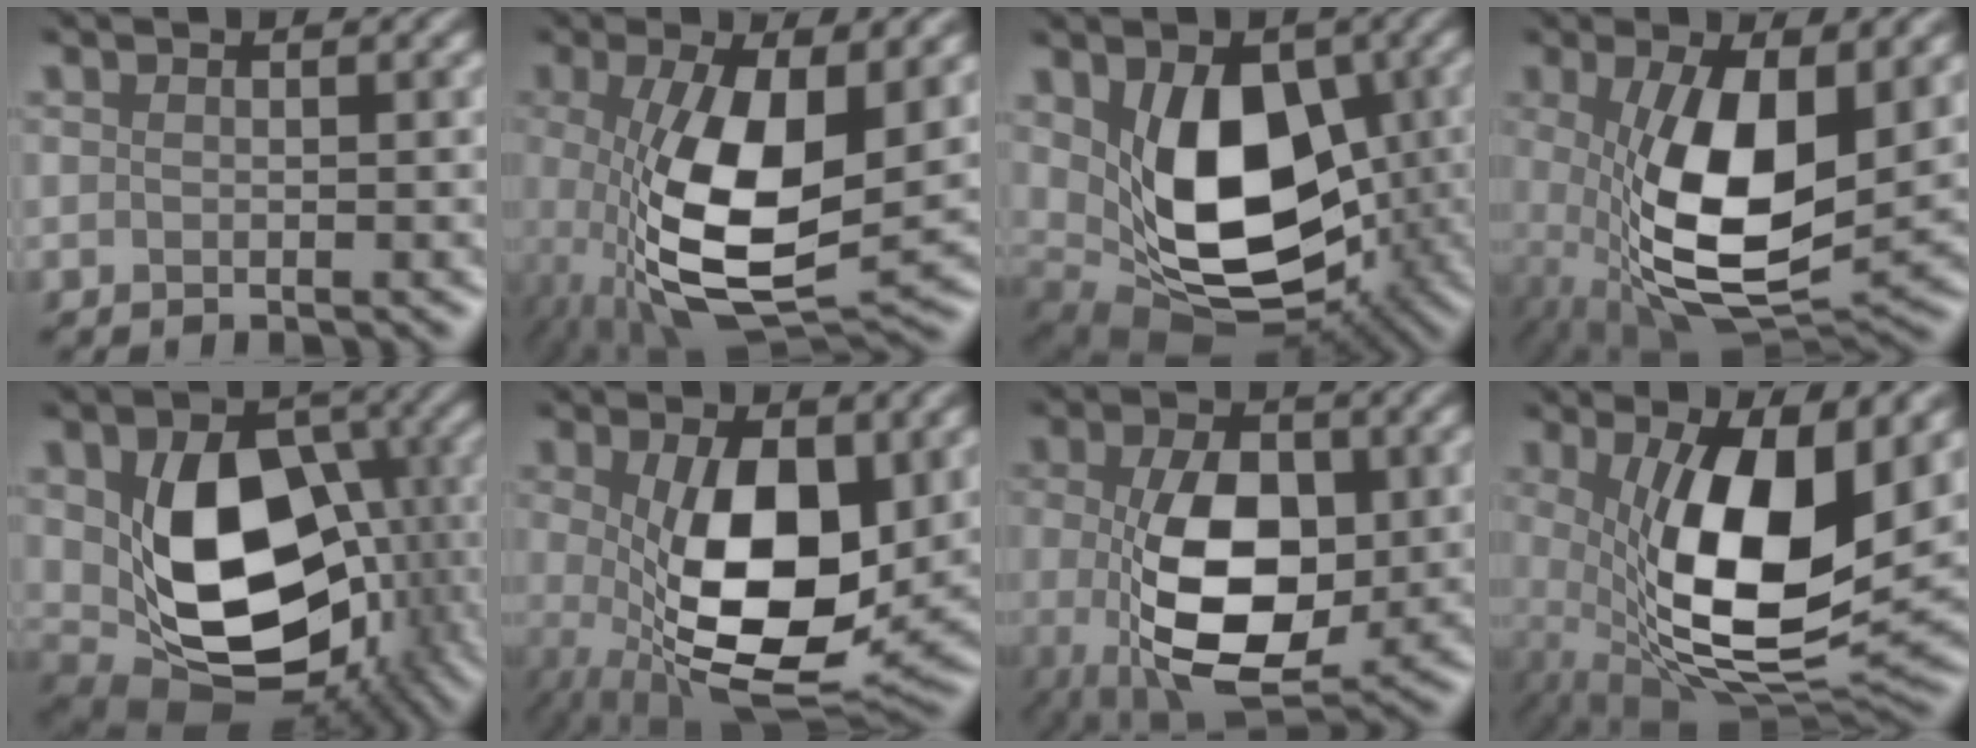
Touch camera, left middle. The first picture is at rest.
{"total": 9.1, "force": [-0.5, 3.3, 8.5], "torque": [-0.187, -0.012, 0.003]}
{"total": 11.0, "force": [0.8, 7.1, 8.4], "torque": [-0.137, -0.014, 0.036]}
{"total": 10.0, "force": [0.1, 4.1, 9.1], "torque": [-0.182, -0.009, 0.014]}
{"total": 12.4, "force": [0.3, 8.6, 8.9], "torque": [-0.164, -0.027, 0.026]}
{"total": 9.7, "force": [0.3, 3.9, 8.9], "torque": [-0.158, -0.006, 0.018]}
{"total": 8.7, "force": [-0.6, 4.6, 7.4], "torque": [-0.139, -0.005, 0.000]}
{"total": 11.3, "force": [1.0, 4.4, 10.4], "torque": [-0.189, -0.011, 0.029]}